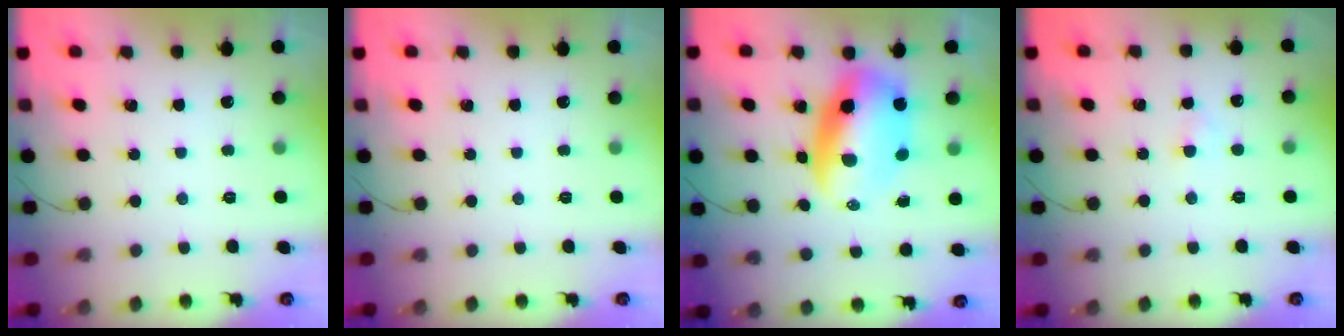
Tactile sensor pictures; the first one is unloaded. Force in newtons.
{"total": 0.0}
{"total": 11.9, "press": 11.5, "slide": 3.0}
{"total": 1.8, "press": 1.6, "slide": 0.8}